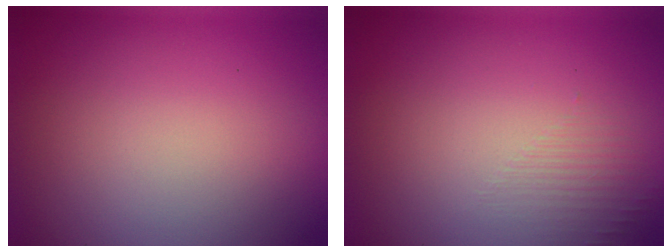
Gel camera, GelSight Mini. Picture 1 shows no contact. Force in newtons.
{"total": 1.3, "press": 0.1, "slide": 1.3}